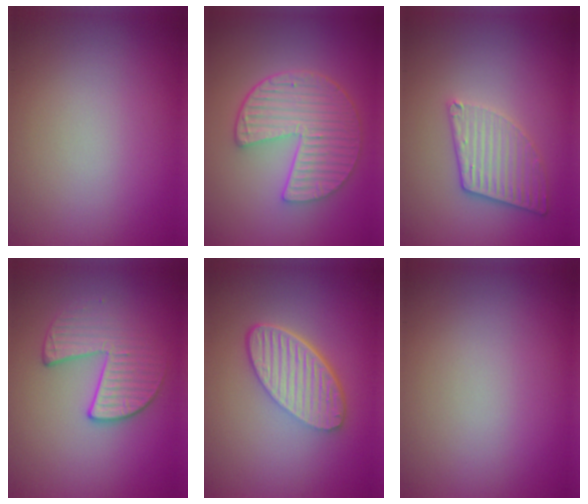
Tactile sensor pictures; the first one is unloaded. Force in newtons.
{"total": 6.3, "press": 4.6, "slide": 4.4}
{"total": 3.2, "press": 3.0, "slide": 0.9}
{"total": 3.5, "press": 3.1, "slide": 1.8}
{"total": 5.9, "press": 4.3, "slide": 4.1}
{"total": 0.0}